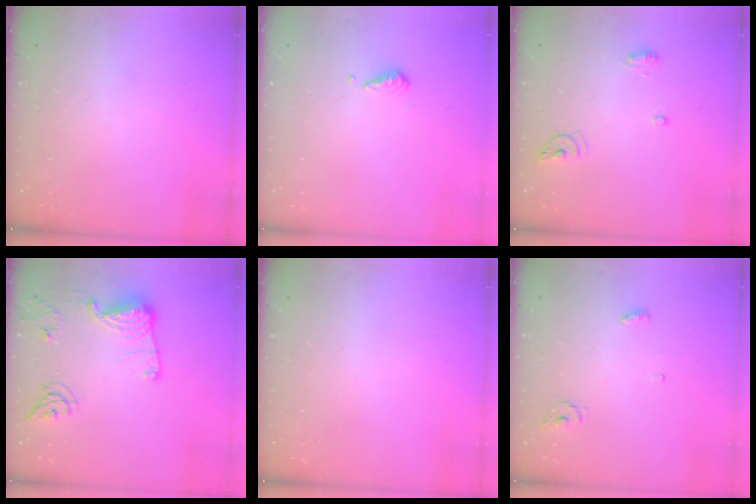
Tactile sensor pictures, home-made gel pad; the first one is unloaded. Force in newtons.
{"total": 4.6, "press": 4.5, "slide": 0.9}
{"total": 6.8, "press": 6.7, "slide": 1.2}
{"total": 12.9, "press": 12.9, "slide": 0.7}
{"total": 0.0}
{"total": 3.5, "press": 3.5, "slide": 0.3}